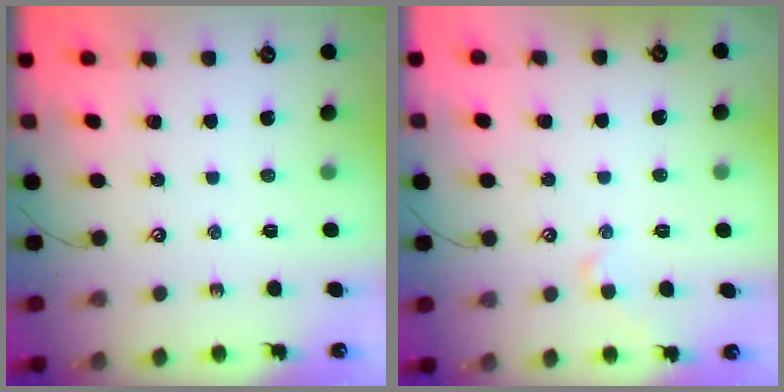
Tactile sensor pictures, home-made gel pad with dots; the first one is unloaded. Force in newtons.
{"total": 0.8, "press": 0.8, "slide": 0.1}